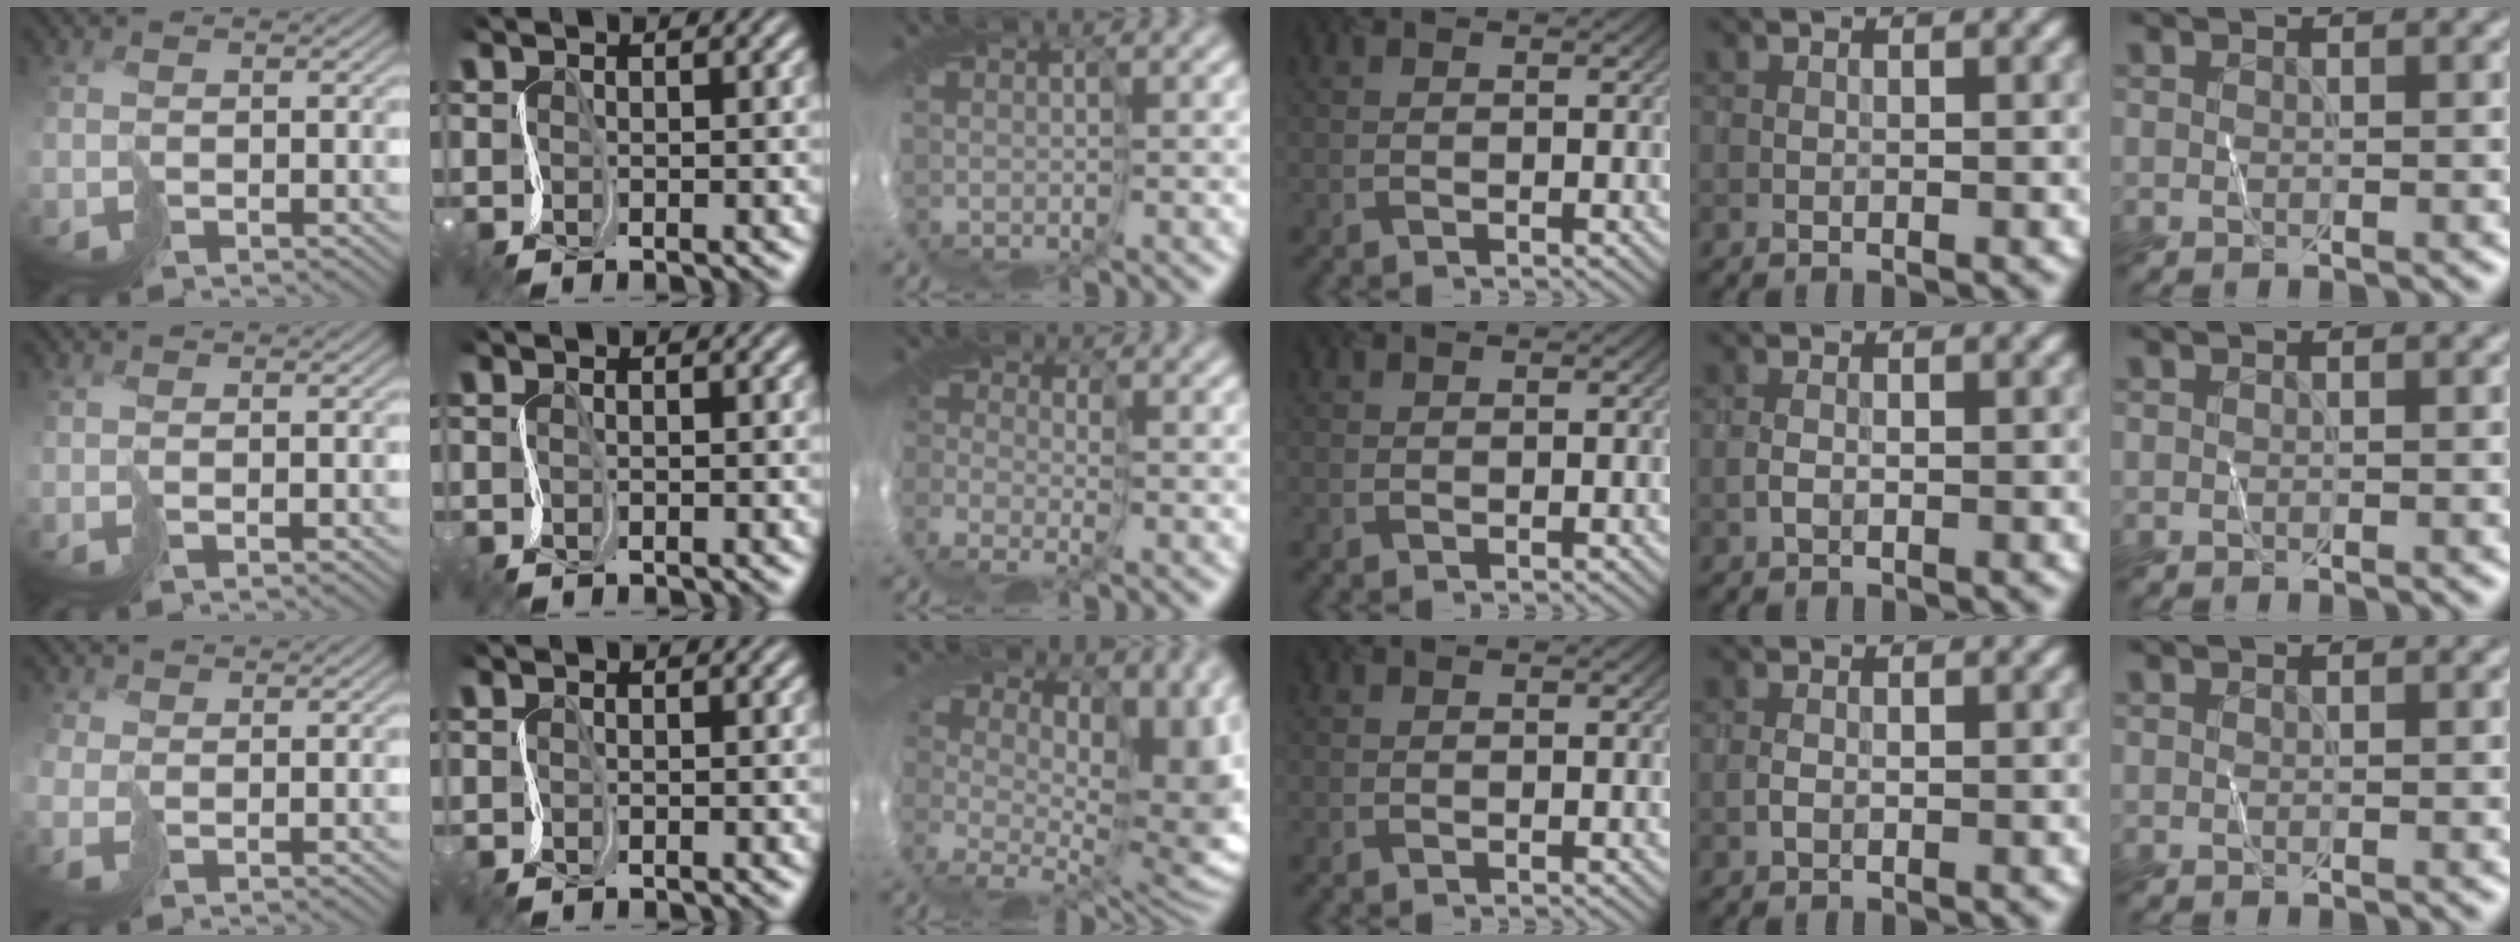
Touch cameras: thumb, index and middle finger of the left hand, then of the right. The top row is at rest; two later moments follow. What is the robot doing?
{"motion": "cut", "object": "receipt paper"}